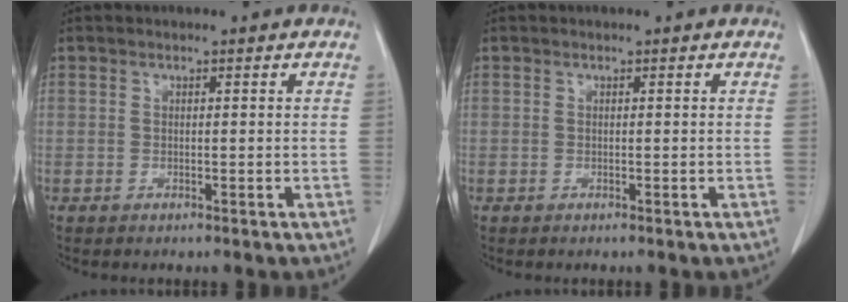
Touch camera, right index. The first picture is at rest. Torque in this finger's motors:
{"motor_torque": [0.00, 0.00, 0.01, 0.00]}